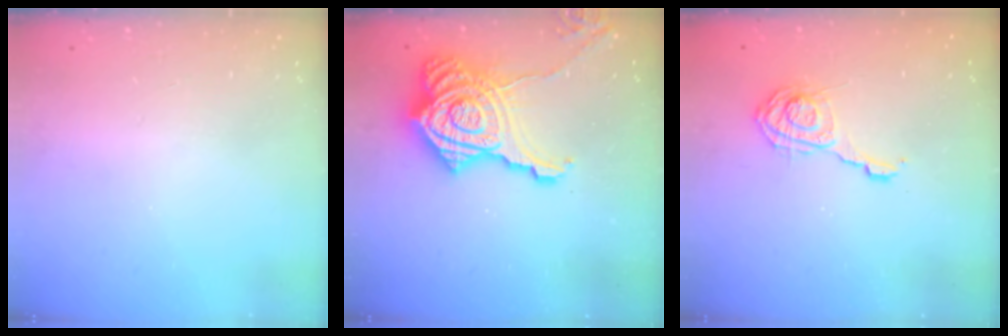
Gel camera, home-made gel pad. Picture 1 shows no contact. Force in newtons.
{"total": 25.7, "press": 25.5, "slide": 2.7}
{"total": 9.0, "press": 8.9, "slide": 0.6}